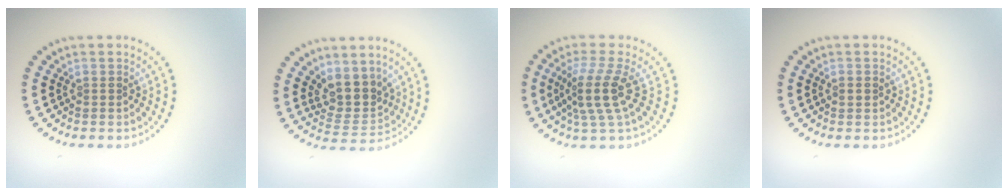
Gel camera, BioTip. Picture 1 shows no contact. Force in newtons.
{"total": 3.8, "press": 3.1, "slide": 2.2}
{"total": 3.8, "press": 2.8, "slide": 2.6}
{"total": 1.0, "press": 1.0, "slide": 0.1}